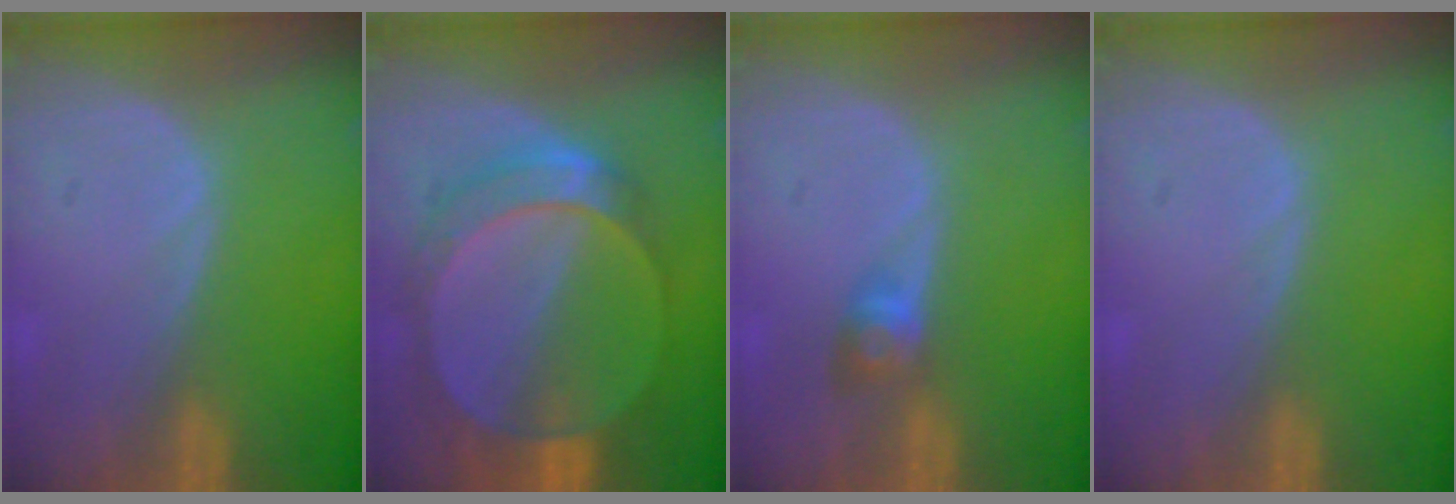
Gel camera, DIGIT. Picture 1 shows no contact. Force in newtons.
{"total": 8.2, "press": 7.6, "slide": 3.2}
{"total": 2.9, "press": 2.5, "slide": 1.4}
{"total": 0.0}